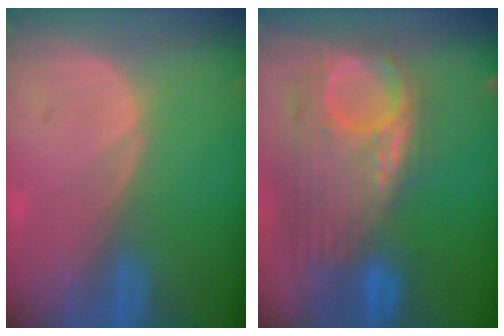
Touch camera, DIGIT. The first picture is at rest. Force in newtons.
{"total": 11.9, "press": 10.4, "slide": 5.8}